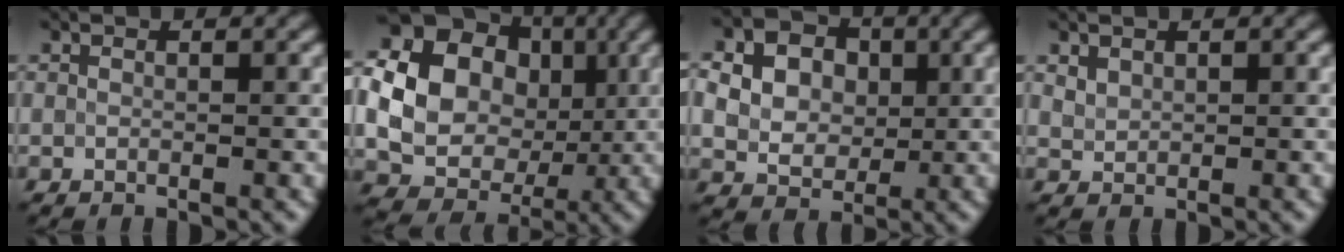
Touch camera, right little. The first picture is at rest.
{"total": 18.4, "force": [2.3, 16.7, 7.4], "torque": [-0.166, 0.016, 0.006]}
{"total": 9.8, "force": [2.7, 8.2, 4.7], "torque": [-0.110, 0.032, 0.047]}
{"total": 1.2, "force": [0.7, 0.8, 0.5], "torque": [-0.006, 0.000, 0.016]}